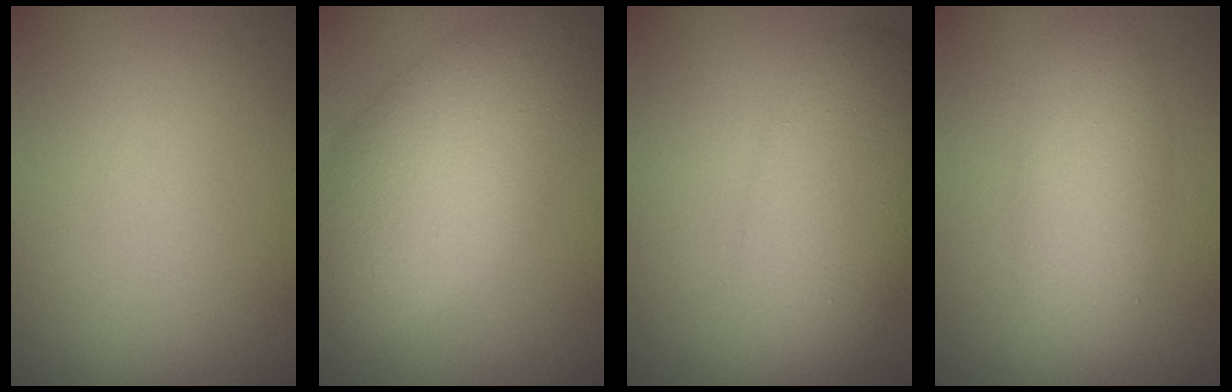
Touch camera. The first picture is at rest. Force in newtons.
{"total": 10.4, "press": 10.4, "slide": 0.6}
{"total": 5.5, "press": 5.5, "slide": 0.1}
{"total": 4.2, "press": 4.2, "slide": 0.0}